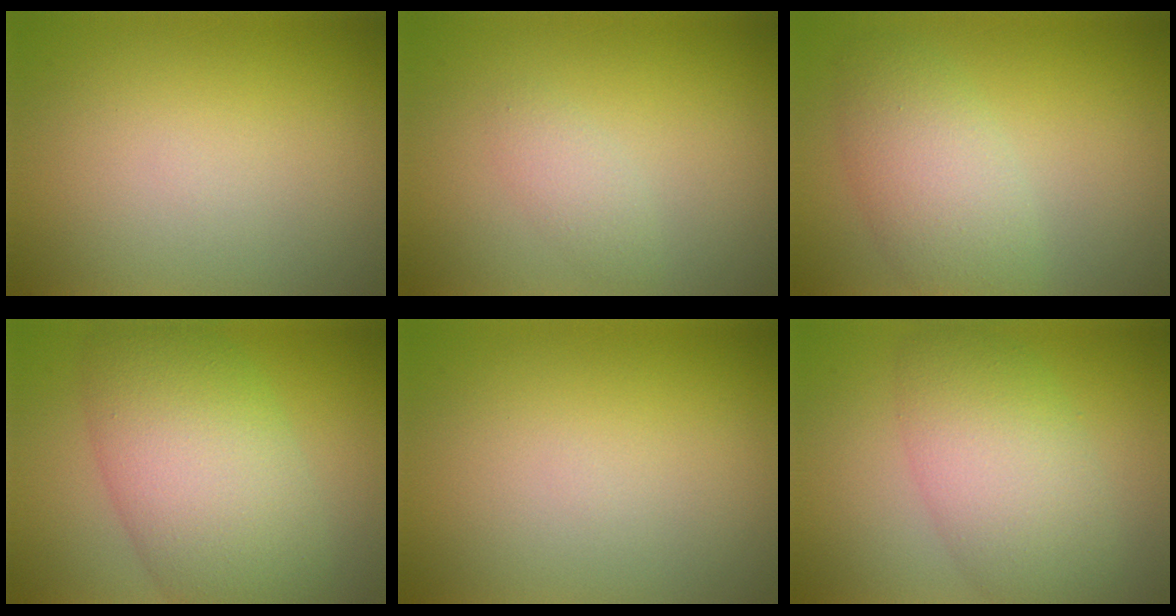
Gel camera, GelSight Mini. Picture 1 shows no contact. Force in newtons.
{"total": 1.5, "press": 1.5, "slide": 0.0}
{"total": 4.5, "press": 4.5, "slide": 0.2}
{"total": 9.6, "press": 9.6, "slide": 0.4}
{"total": 0.0}
{"total": 6.6, "press": 6.6, "slide": 0.3}